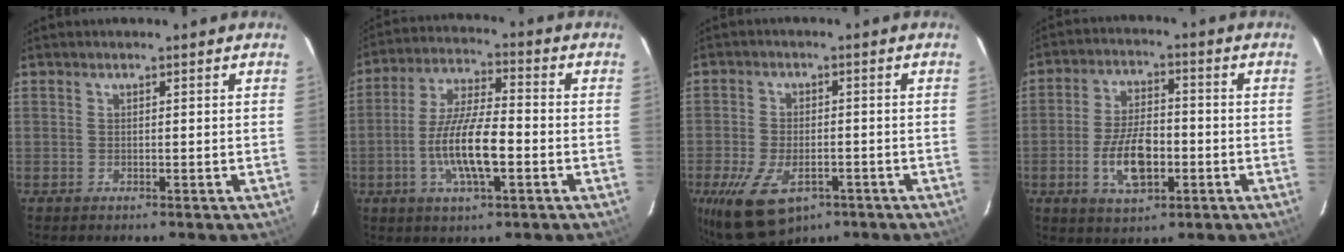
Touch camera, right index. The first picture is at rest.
{"total": 11.7, "force": [-3.3, 3.0, 10.8], "torque": [-0.215, -0.004, -0.061]}
{"total": 12.6, "force": [-6.6, 7.0, 8.1], "torque": [-0.180, -0.027, -0.106]}
{"total": 10.2, "force": [-3.1, 5.1, 8.3], "torque": [-0.163, 0.001, -0.048]}